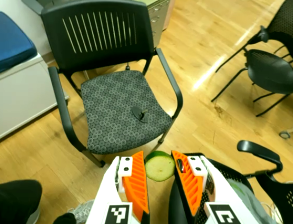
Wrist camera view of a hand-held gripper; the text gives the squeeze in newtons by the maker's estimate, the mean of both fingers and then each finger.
{"total": 8.5, "left": 8.3, "right": 8.8}